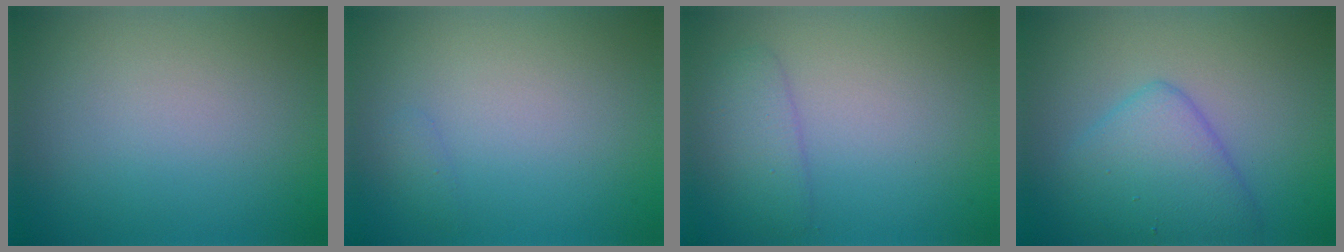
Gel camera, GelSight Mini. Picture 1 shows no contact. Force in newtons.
{"total": 0.6, "press": 0.6, "slide": 0.0}
{"total": 2.3, "press": 2.3, "slide": 0.1}
{"total": 4.5, "press": 4.5, "slide": 0.2}